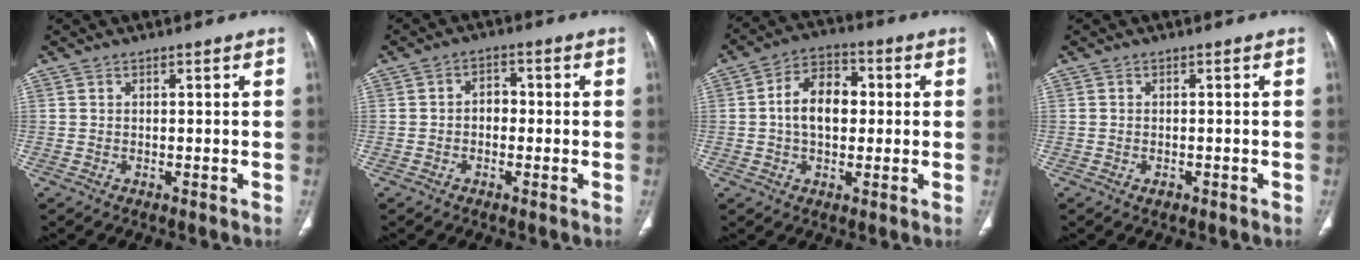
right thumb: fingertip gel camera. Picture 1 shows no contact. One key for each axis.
{"total": 3.2, "fx": -0.5, "fy": 2.5, "fz": 2.0, "tx": -0.014, "ty": 0.016, "tz": -0.016}
{"total": 10.0, "fx": 0.5, "fy": 6.7, "fz": 7.4, "tx": -0.110, "ty": 0.023, "tz": 0.000}
{"total": 1.1, "fx": -0.6, "fy": 0.7, "fz": 0.5, "tx": -0.005, "ty": 0.004, "tz": -0.009}